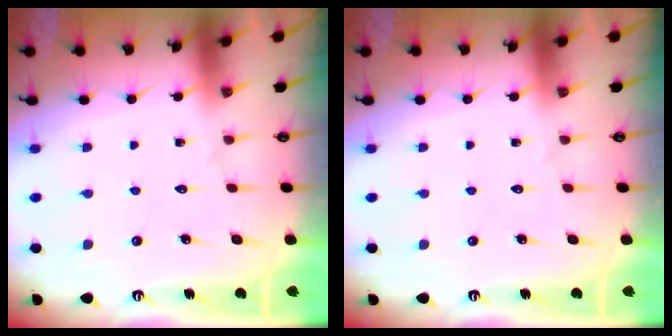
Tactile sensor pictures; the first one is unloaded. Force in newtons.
{"total": 0.0}